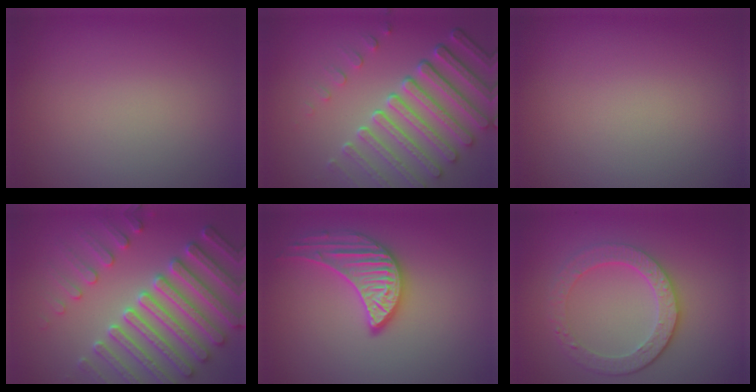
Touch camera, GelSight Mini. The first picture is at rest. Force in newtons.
{"total": 7.6, "press": 5.7, "slide": 5.1}
{"total": 0.0}
{"total": 7.7, "press": 7.4, "slide": 2.0}
{"total": 3.3, "press": 3.3, "slide": 0.3}
{"total": 4.3, "press": 3.3, "slide": 2.7}